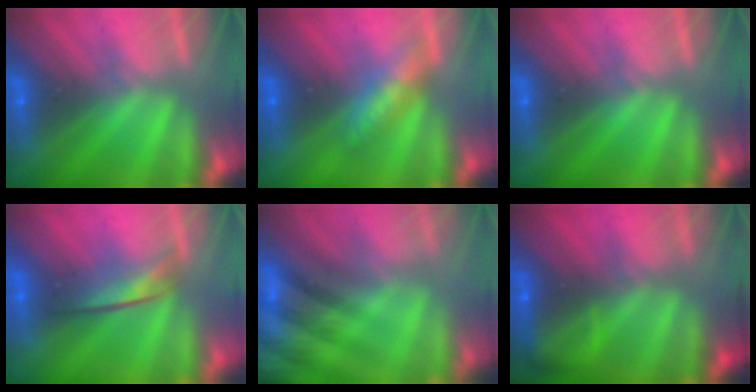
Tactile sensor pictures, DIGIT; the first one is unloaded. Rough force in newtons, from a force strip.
{"total": 3.5}
{"total": 0.0}
{"total": 2.1}
{"total": 7.8}
{"total": 5.9}